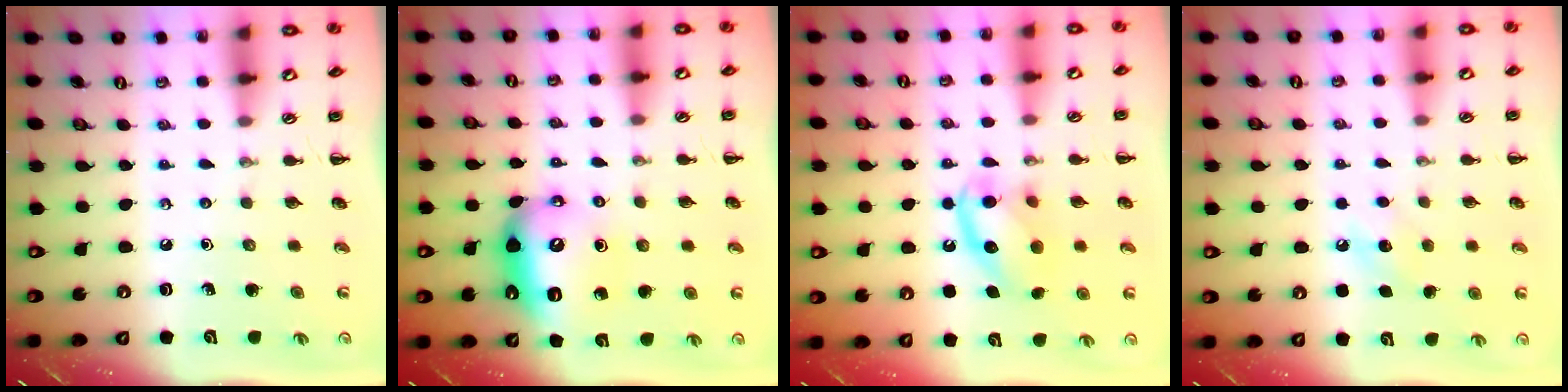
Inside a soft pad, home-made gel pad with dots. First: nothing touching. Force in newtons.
{"total": 10.8, "press": 10.7, "slide": 1.3}
{"total": 13.5, "press": 13.3, "slide": 1.9}
{"total": 8.0, "press": 7.8, "slide": 1.7}